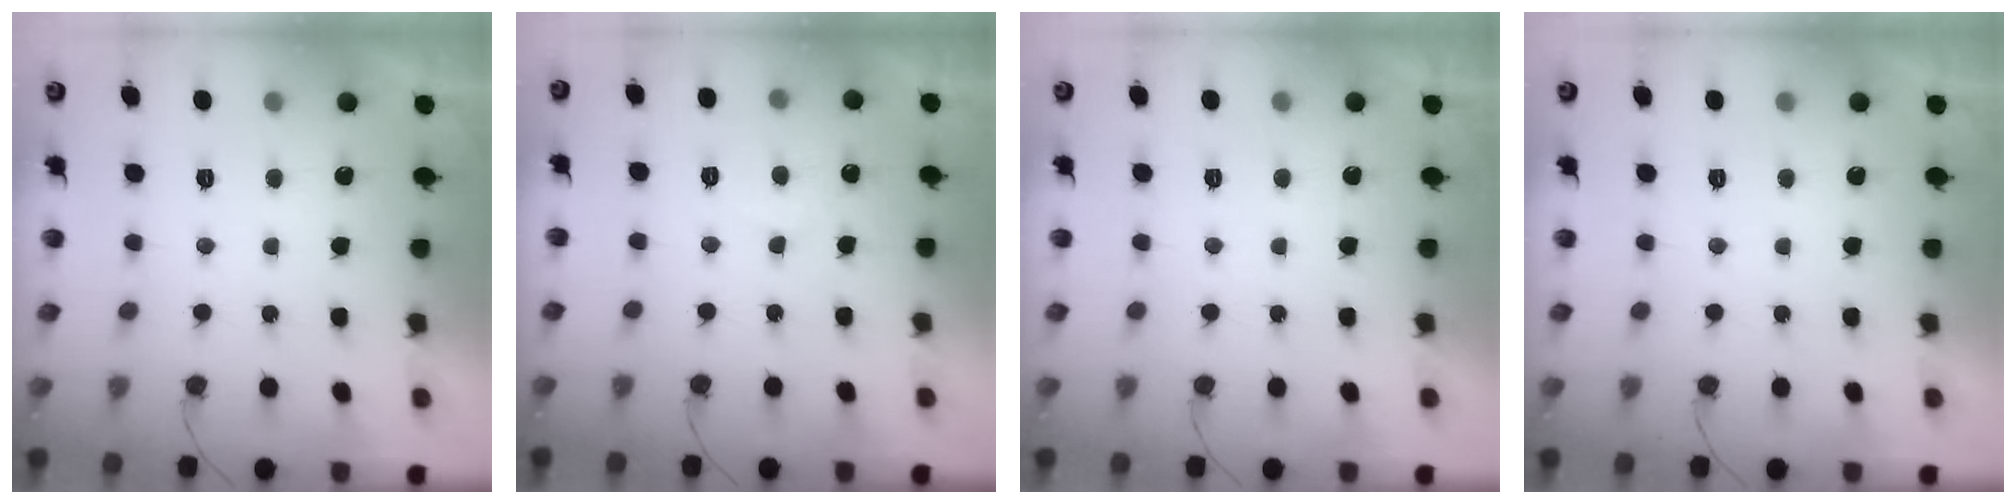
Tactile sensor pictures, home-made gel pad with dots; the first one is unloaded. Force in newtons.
{"total": 4.8, "press": 4.8, "slide": 0.4}
{"total": 1.8, "press": 1.8, "slide": 0.1}
{"total": 0.0}